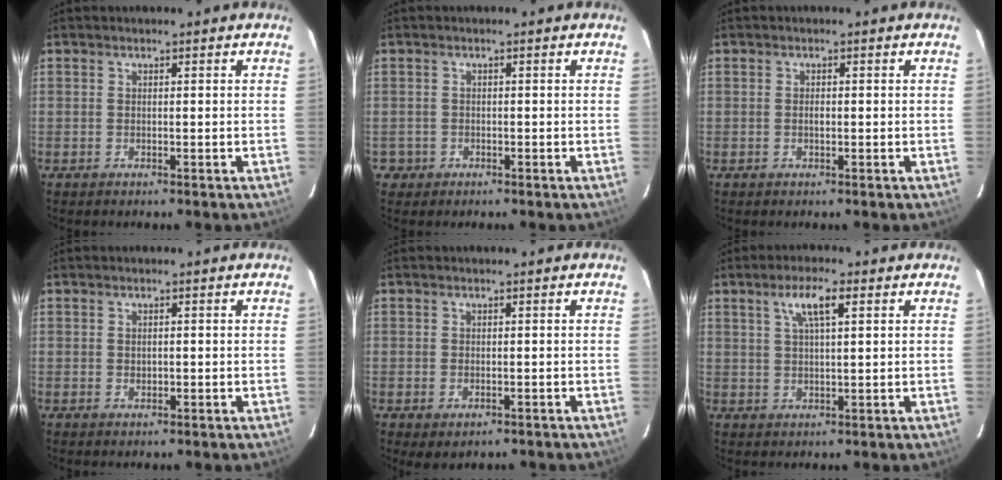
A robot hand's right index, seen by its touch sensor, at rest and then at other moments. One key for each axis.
{"total": 2.0, "fx": -0.7, "fy": 1.9, "fz": 0.1, "tx": -0.002, "ty": 0.008, "tz": -0.009}
{"total": 1.0, "fx": -0.3, "fy": 0.2, "fz": 0.9, "tx": -0.019, "ty": 0.002, "tz": -0.006}
{"total": 0.9, "fx": 0.0, "fy": 0.8, "fz": 0.5, "tx": -0.008, "ty": 0.001, "tz": 0.002}
{"total": 2.3, "fx": -1.0, "fy": 1.5, "fz": 1.4, "tx": -0.022, "ty": -0.007, "tz": -0.011}
{"total": 5.3, "fx": 2.4, "fy": 1.1, "fz": 4.6, "tx": -0.085, "ty": 0.007, "tz": 0.044}